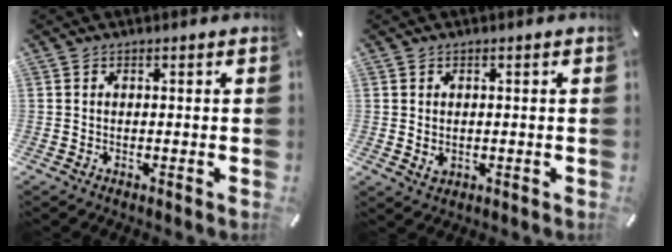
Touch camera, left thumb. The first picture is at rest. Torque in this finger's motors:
{"motor_torque": [0.14, -0.06, -0.06, 0.01, 0.01]}